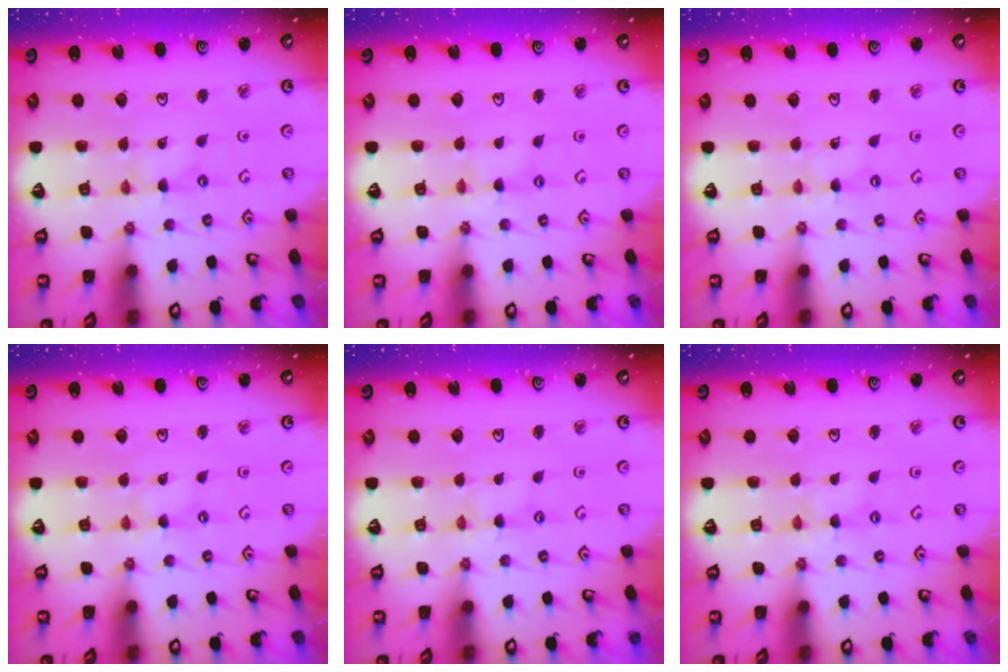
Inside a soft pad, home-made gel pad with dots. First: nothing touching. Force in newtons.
{"total": 0.0}
{"total": 0.0}
{"total": 0.0}
{"total": 0.0}
{"total": 0.0}